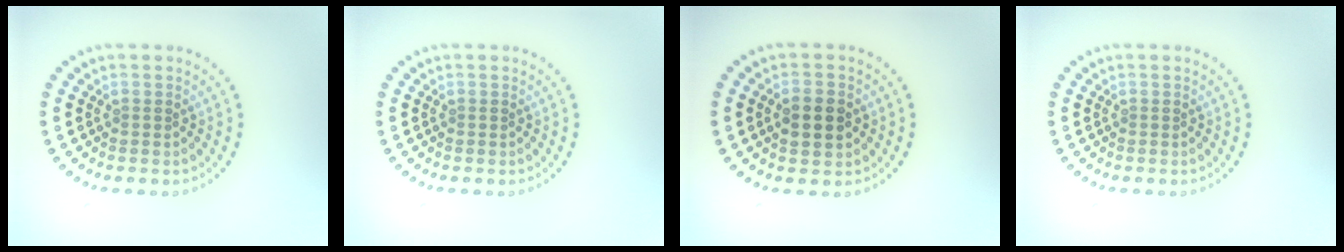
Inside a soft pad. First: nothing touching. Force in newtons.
{"total": 0.0}
{"total": 3.8, "press": 3.8, "slide": 0.0}
{"total": 0.0}